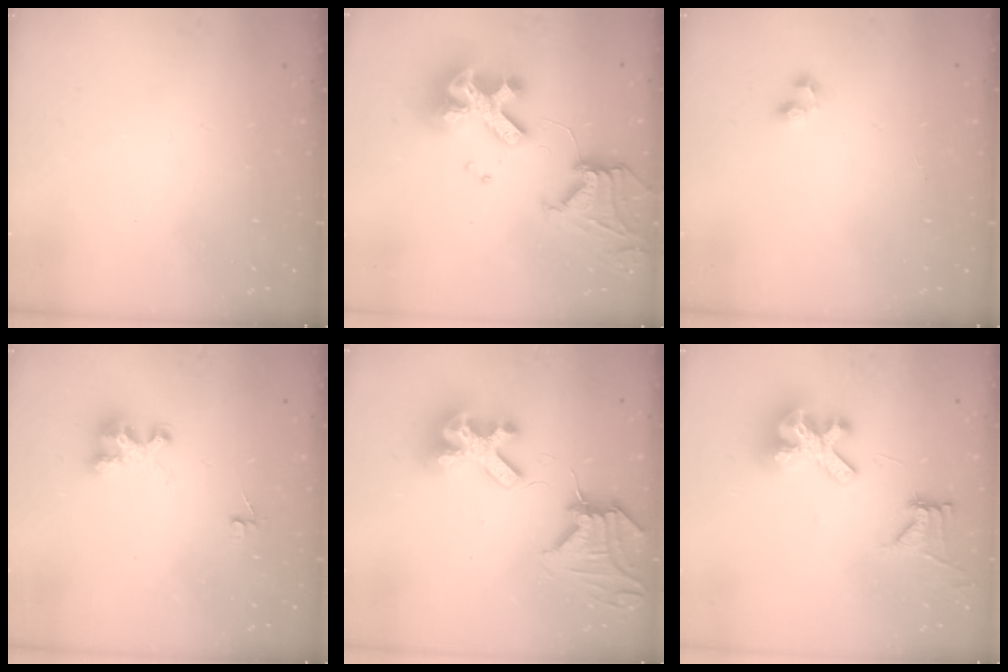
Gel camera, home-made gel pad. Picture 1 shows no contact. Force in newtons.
{"total": 21.2, "press": 21.1, "slide": 2.3}
{"total": 3.0, "press": 2.7, "slide": 1.3}
{"total": 4.1, "press": 4.1, "slide": 0.2}
{"total": 16.5, "press": 16.4, "slide": 1.7}
{"total": 14.3, "press": 14.2, "slide": 1.7}